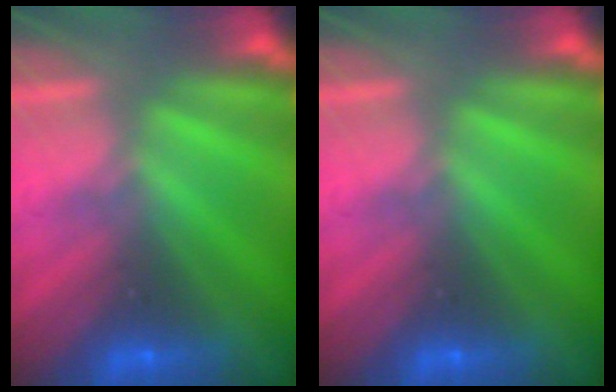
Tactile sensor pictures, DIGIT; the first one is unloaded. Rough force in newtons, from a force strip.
{"total": 0.0}